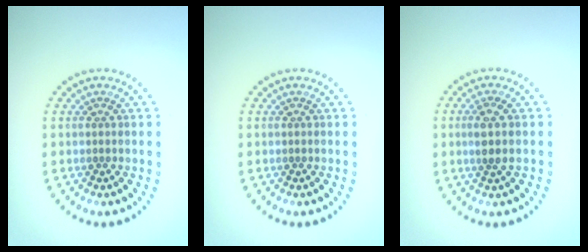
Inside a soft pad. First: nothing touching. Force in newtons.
{"total": 0.0}
{"total": 2.0, "press": 1.7, "slide": 1.0}